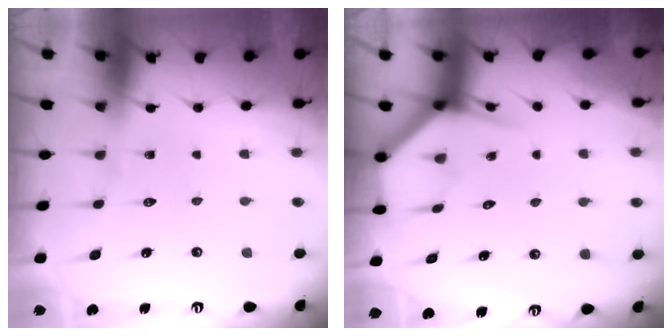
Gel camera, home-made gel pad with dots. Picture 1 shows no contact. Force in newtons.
{"total": 4.1, "press": 4.1, "slide": 0.3}